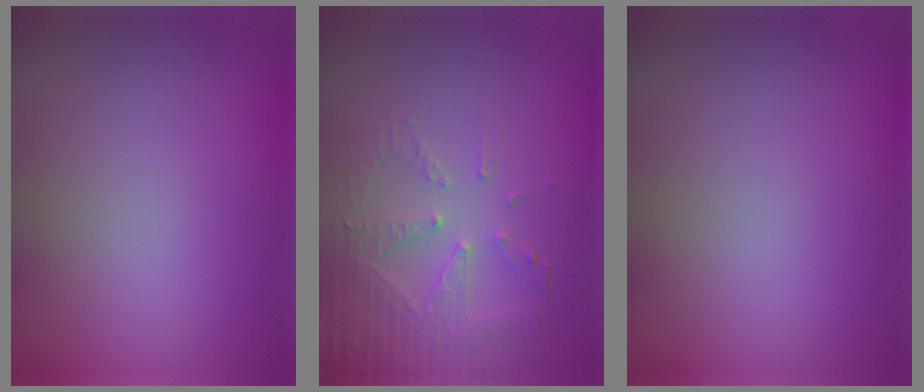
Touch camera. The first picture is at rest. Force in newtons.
{"total": 5.2, "press": 3.6, "slide": 3.8}
{"total": 0.0}